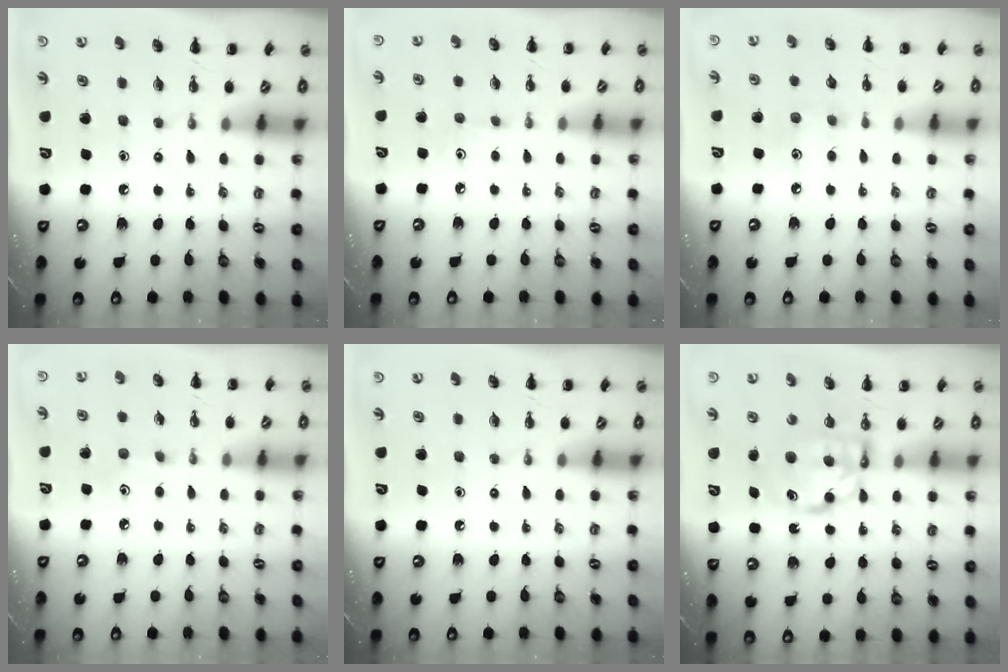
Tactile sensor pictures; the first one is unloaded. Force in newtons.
{"total": 2.7, "press": 2.5, "slide": 0.9}
{"total": 4.5, "press": 4.4, "slide": 1.2}
{"total": 2.8, "press": 2.7, "slide": 0.8}
{"total": 0.0}
{"total": 6.9, "press": 6.8, "slide": 0.6}